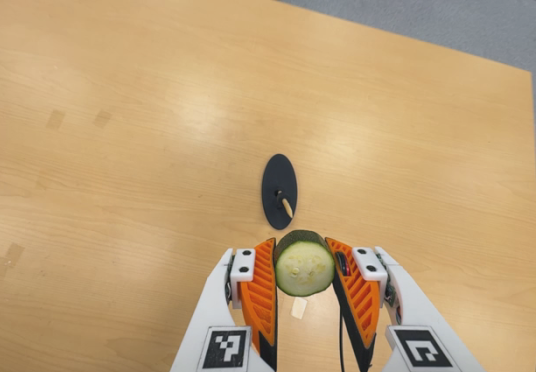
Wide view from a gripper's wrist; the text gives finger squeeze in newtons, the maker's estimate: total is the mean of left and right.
{"total": 10.7, "left": 9.5, "right": 11.8}